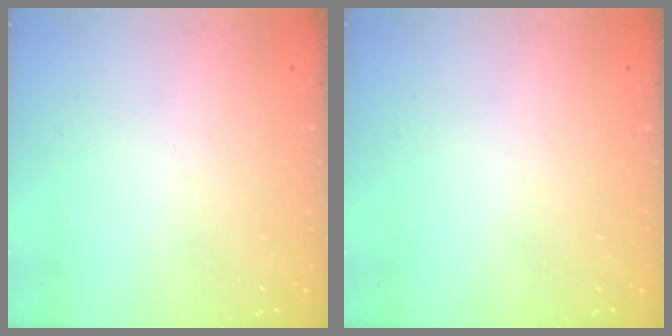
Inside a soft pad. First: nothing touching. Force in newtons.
{"total": 0.0}